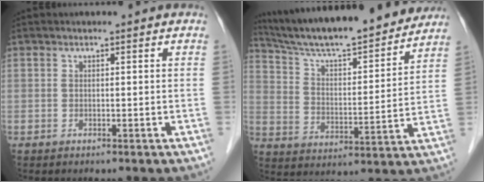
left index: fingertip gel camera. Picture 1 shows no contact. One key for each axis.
{"total": 21.5, "fx": 19.4, "fy": 2.2, "fz": 9.0, "tx": -0.152, "ty": 0.004, "tz": 0.294}